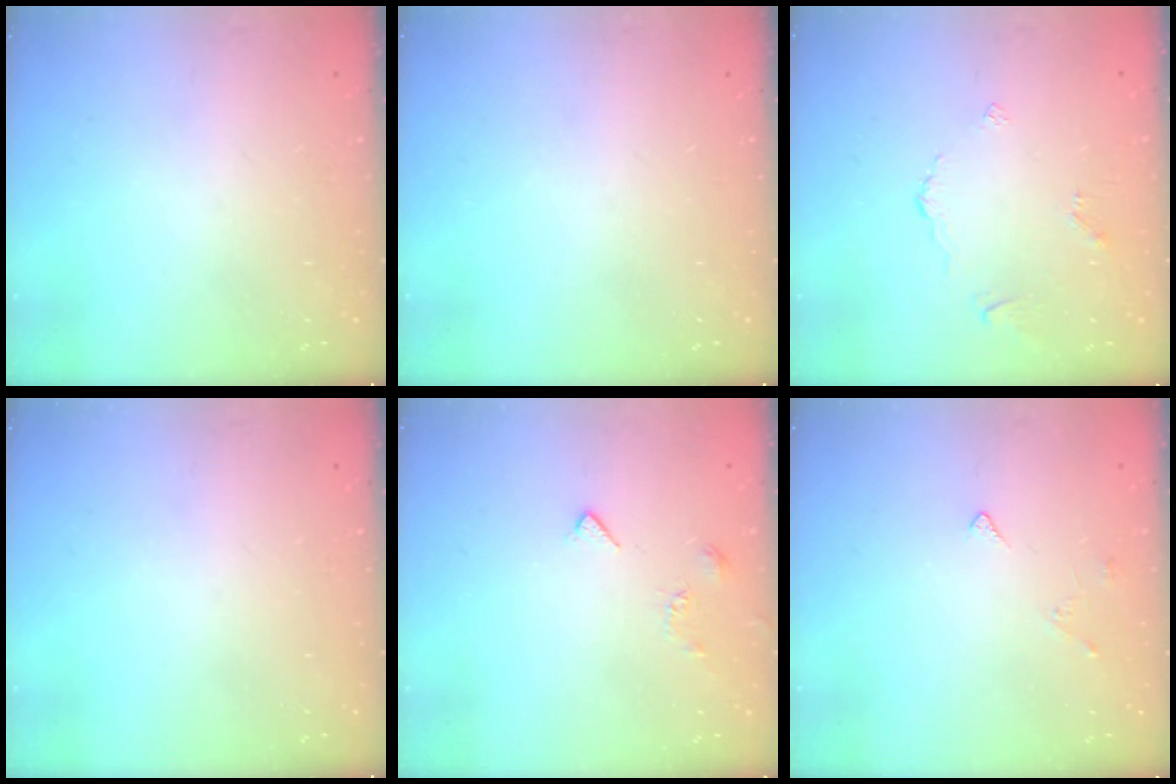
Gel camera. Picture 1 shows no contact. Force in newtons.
{"total": 0.0}
{"total": 2.4, "press": 2.4, "slide": 0.5}
{"total": 0.0}
{"total": 3.8, "press": 3.7, "slide": 0.8}
{"total": 3.3, "press": 3.2, "slide": 0.6}